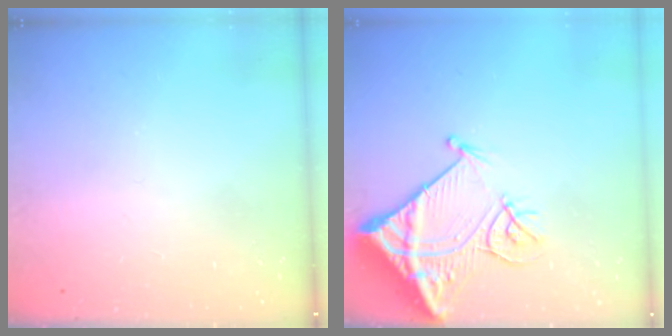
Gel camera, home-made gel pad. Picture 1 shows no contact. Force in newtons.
{"total": 16.0, "press": 15.9, "slide": 1.8}